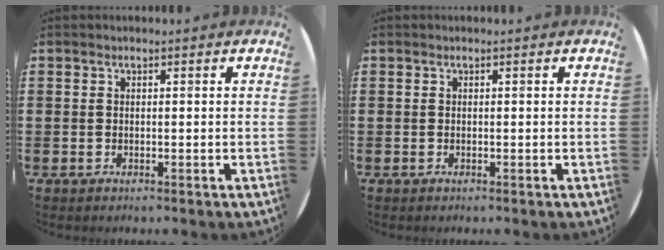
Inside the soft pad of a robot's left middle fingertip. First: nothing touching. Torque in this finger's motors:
{"motor_torque": [0.51, -0.45, 0.00, 0.02]}